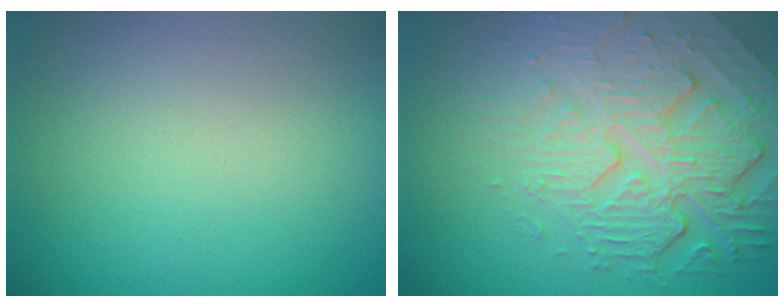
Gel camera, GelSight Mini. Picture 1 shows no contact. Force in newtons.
{"total": 5.2, "press": 4.7, "slide": 2.2}